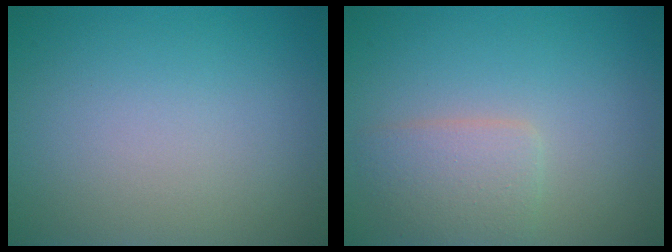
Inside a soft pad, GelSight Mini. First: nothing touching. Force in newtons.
{"total": 2.8, "press": 2.8, "slide": 0.0}